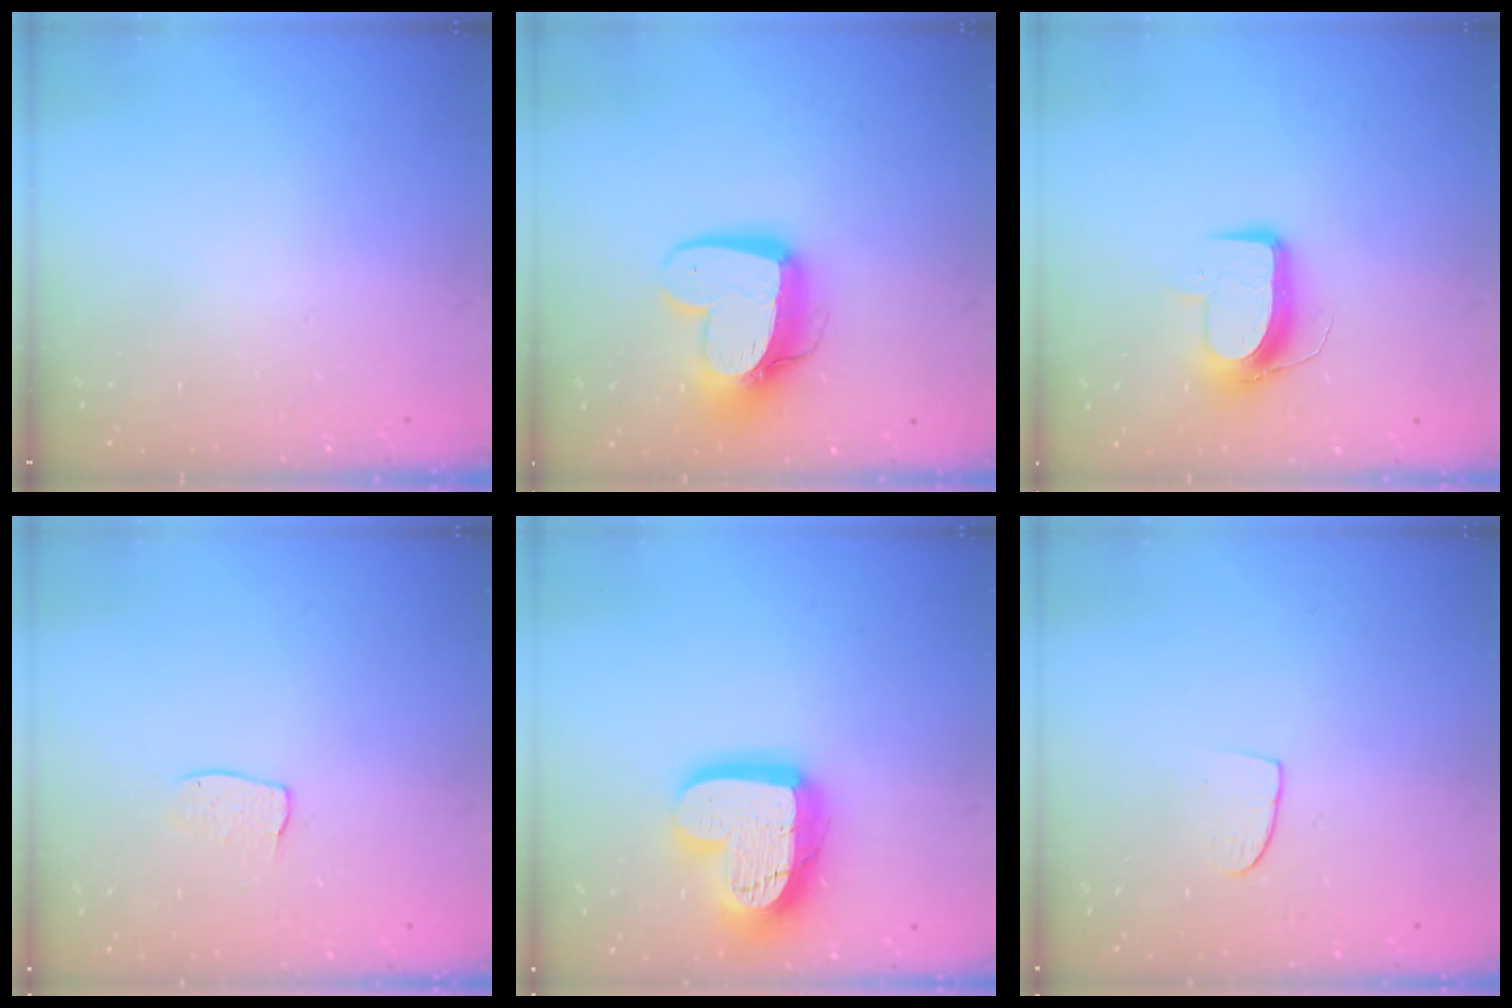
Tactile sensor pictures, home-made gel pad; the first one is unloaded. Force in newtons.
{"total": 14.6, "press": 14.6, "slide": 1.4}
{"total": 10.1, "press": 10.1, "slide": 0.2}
{"total": 5.0, "press": 5.0, "slide": 0.3}
{"total": 18.7, "press": 18.6, "slide": 1.5}
{"total": 6.3, "press": 6.3, "slide": 0.5}